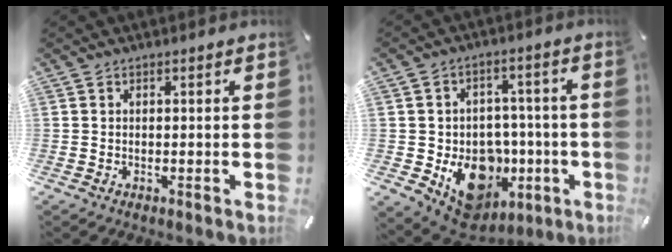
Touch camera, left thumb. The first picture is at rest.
{"total": 13.9, "force": [-4.3, 11.4, 6.7], "torque": [-0.074, 0.010, -0.056]}